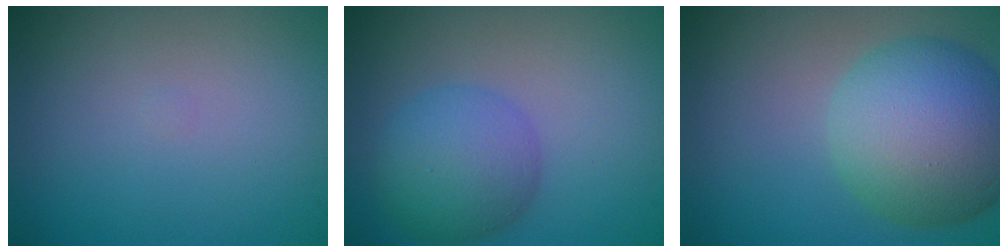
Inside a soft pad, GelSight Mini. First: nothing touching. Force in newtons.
{"total": 5.2, "press": 5.2, "slide": 0.2}
{"total": 9.9, "press": 9.8, "slide": 0.5}